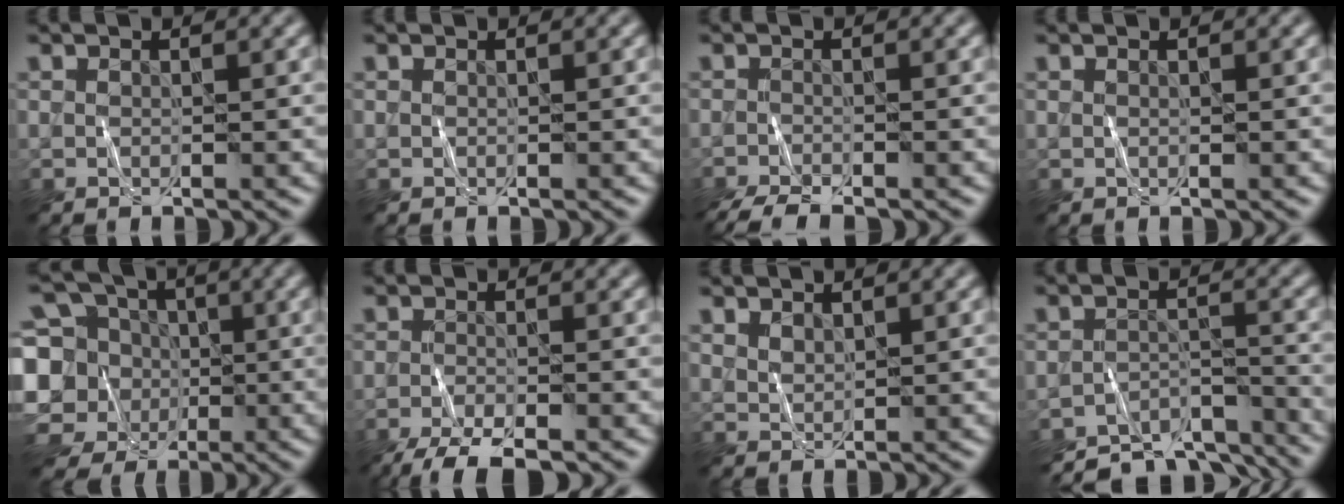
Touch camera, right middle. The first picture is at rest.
{"total": 0.0}
{"total": 4.4, "force": [-3.8, 0.8, 2.0], "torque": [-0.039, -0.019, -0.073]}
{"total": 0.0}
{"total": 12.9, "force": [-1.6, 11.7, 5.3], "torque": [-0.150, 0.010, -0.053]}
{"total": 5.0, "force": [-3.8, 1.0, 3.0], "torque": [-0.056, -0.011, -0.075]}
{"total": 1.3, "force": [1.2, 0.5, 0.3], "torque": [-0.010, -0.001, 0.026]}
{"total": 7.5, "force": [-6.9, 2.0, 2.1], "torque": [-0.033, -0.007, -0.100]}